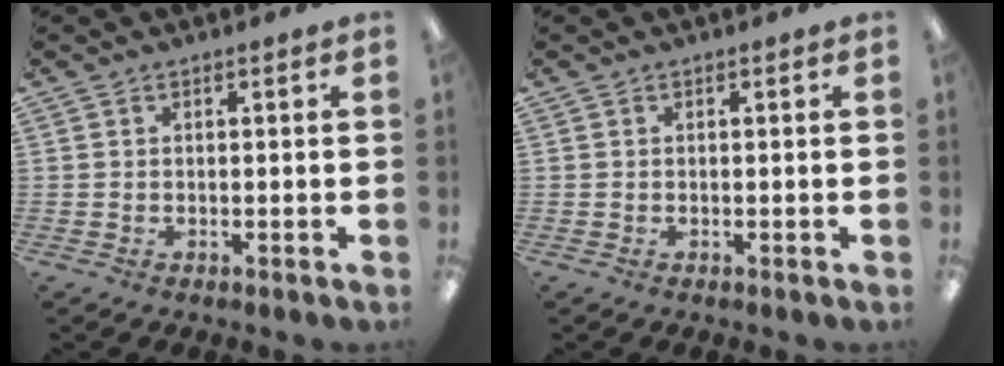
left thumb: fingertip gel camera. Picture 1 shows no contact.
{"total": 0.0}